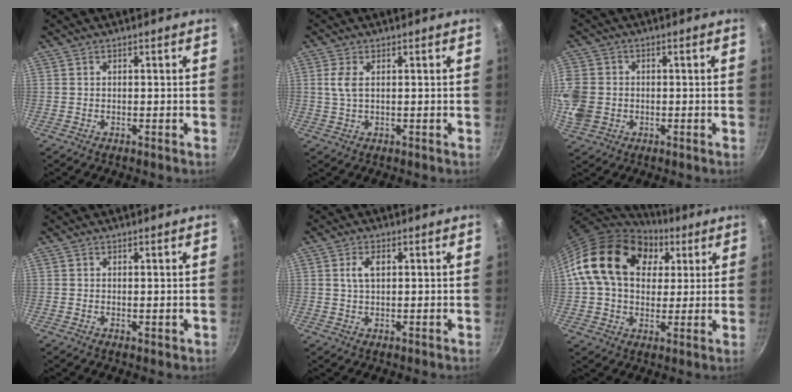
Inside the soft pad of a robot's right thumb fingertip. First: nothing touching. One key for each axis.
{"total": 3.1, "fx": 0.7, "fy": 1.4, "fz": 2.7, "tx": -0.059, "ty": 0.000, "tz": 0.015}
{"total": 10.9, "fx": -0.9, "fy": 9.4, "fz": 5.4, "tx": -0.136, "ty": 0.011, "tz": -0.021}
{"total": 0.7, "fx": 0.3, "fy": 0.4, "fz": 0.5, "tx": -0.005, "ty": -0.004, "tz": 0.003}
{"total": 3.6, "fx": 1.0, "fy": 2.0, "fz": 2.8, "tx": -0.045, "ty": 0.002, "tz": 0.018}
{"total": 21.0, "fx": 6.6, "fy": 15.0, "fz": 13.1, "tx": -0.209, "ty": 0.009, "tz": 0.104}